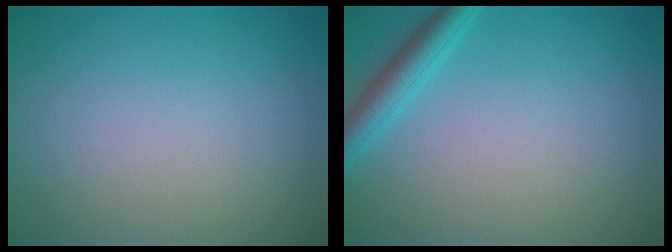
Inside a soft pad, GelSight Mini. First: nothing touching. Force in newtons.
{"total": 2.8, "press": 2.8, "slide": 0.1}